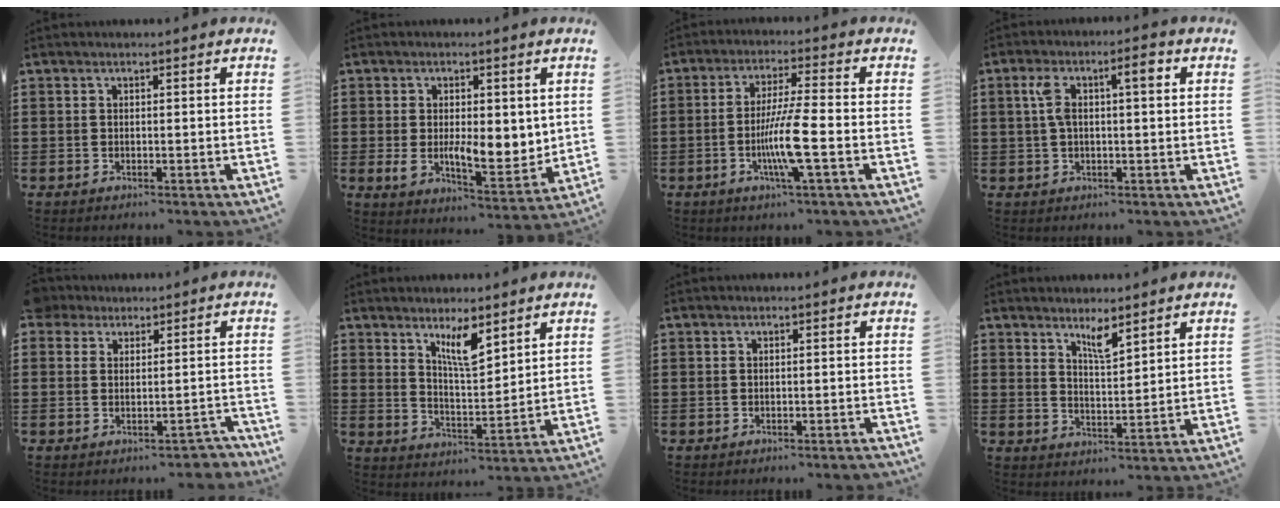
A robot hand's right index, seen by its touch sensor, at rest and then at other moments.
{"total": 7.5, "force": [0.0, 4.2, 6.2], "torque": [-0.095, 0.002, 0.000]}
{"total": 8.3, "force": [-2.4, 0.2, 7.9], "torque": [-0.152, -0.016, -0.047]}
{"total": 5.9, "force": [1.6, 1.8, 5.4], "torque": [-0.101, 0.008, 0.021]}
{"total": 2.4, "force": [0.1, 2.3, 0.7], "torque": [-0.023, 0.009, 0.002]}
{"total": 6.2, "force": [4.2, 1.6, 4.2], "torque": [-0.077, -0.011, 0.071]}
{"total": 0.7, "force": [-0.6, -0.1, 0.3], "torque": [-0.005, -0.002, -0.012]}
{"total": 3.8, "force": [3.0, 0.6, 2.2], "torque": [-0.042, -0.002, 0.052]}